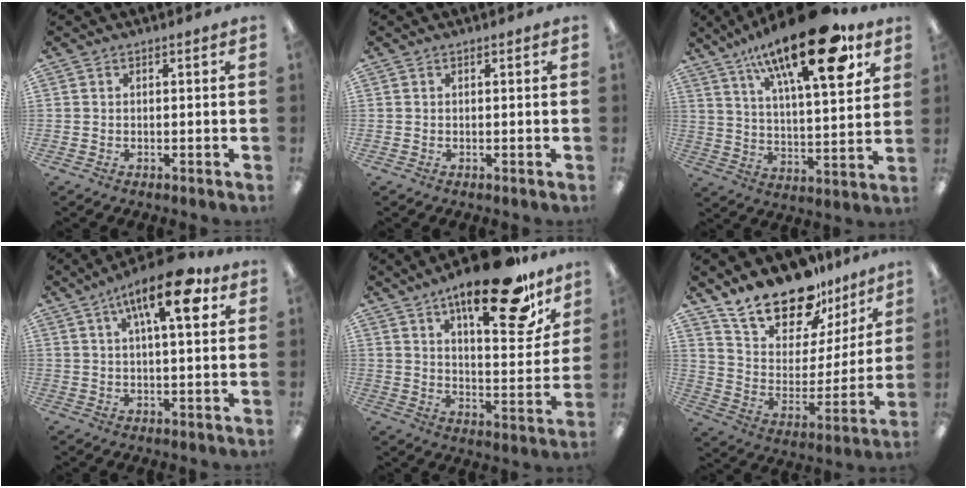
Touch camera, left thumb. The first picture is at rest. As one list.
[{"total": 0.0}, {"total": 22.9, "force": [14.3, 7.0, 16.5], "torque": [-0.256, -0.074, 0.227]}, {"total": 14.5, "force": [6.9, 5.0, 11.7], "torque": [-0.176, -0.020, 0.108]}, {"total": 22.4, "force": [15.4, 6.8, 14.8], "torque": [-0.213, -0.094, 0.244]}, {"total": 19.5, "force": [16.2, 8.3, 7.0], "torque": [-0.130, -0.119, 0.291]}]